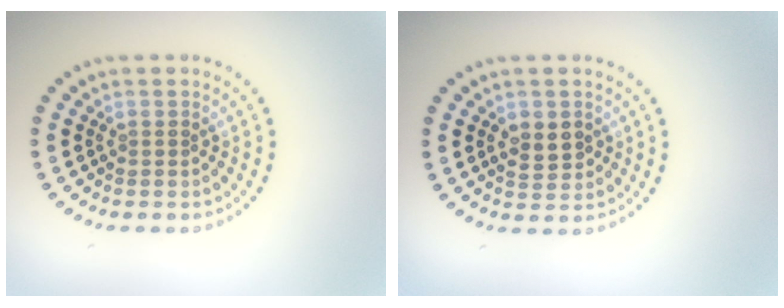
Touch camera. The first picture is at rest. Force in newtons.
{"total": 2.3, "press": 2.3, "slide": 0.4}